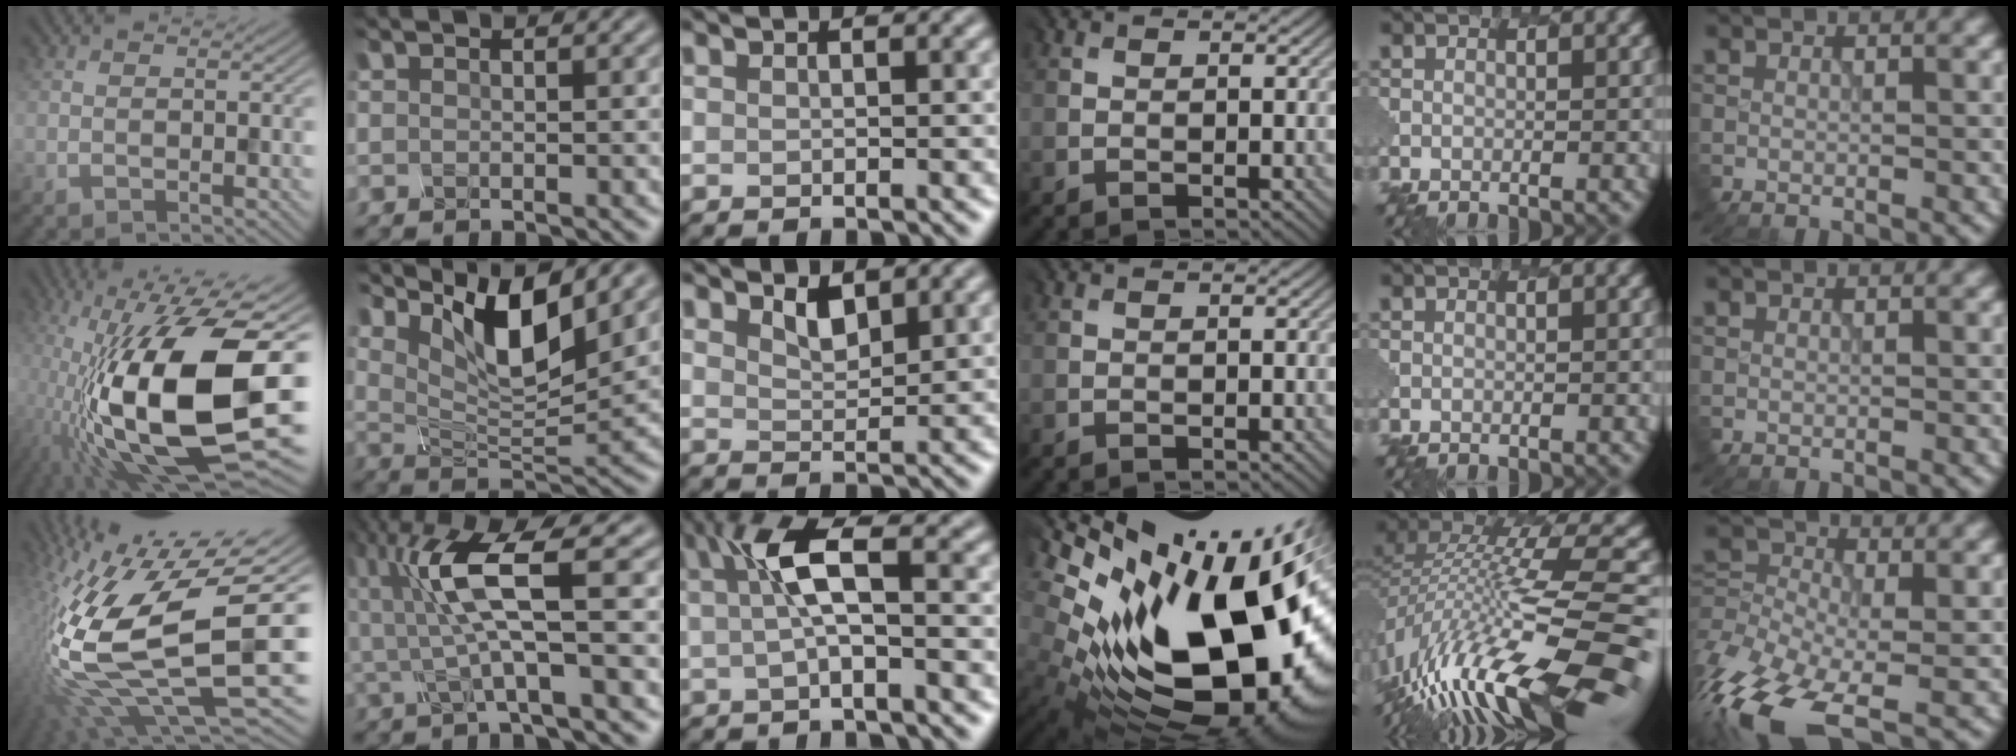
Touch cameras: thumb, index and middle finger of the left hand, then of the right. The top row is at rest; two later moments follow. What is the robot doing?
{"motion": "disassemble", "object": "battery cover"}